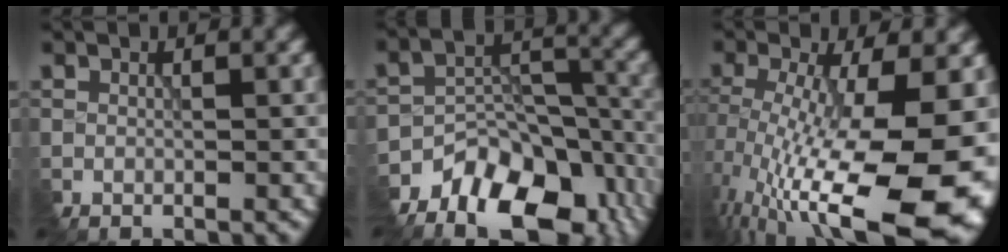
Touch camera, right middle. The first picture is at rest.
{"total": 11.7, "force": [-8.8, 5.6, 5.3], "torque": [-0.078, 0.005, -0.132]}
{"total": 17.6, "force": [-4.3, 6.3, 15.9], "torque": [-0.250, -0.031, -0.058]}